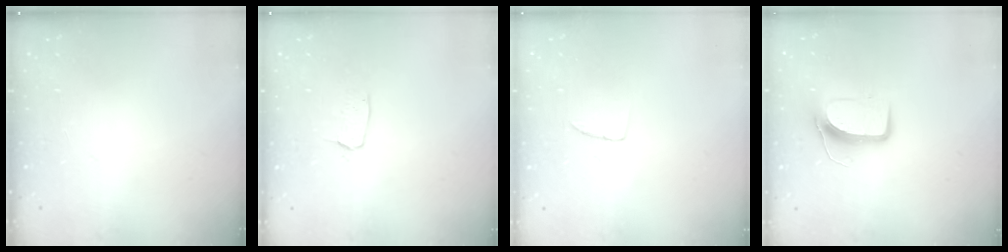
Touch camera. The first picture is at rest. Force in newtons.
{"total": 2.9, "press": 2.9, "slide": 0.2}
{"total": 3.8, "press": 3.7, "slide": 0.2}
{"total": 9.9, "press": 9.8, "slide": 1.1}